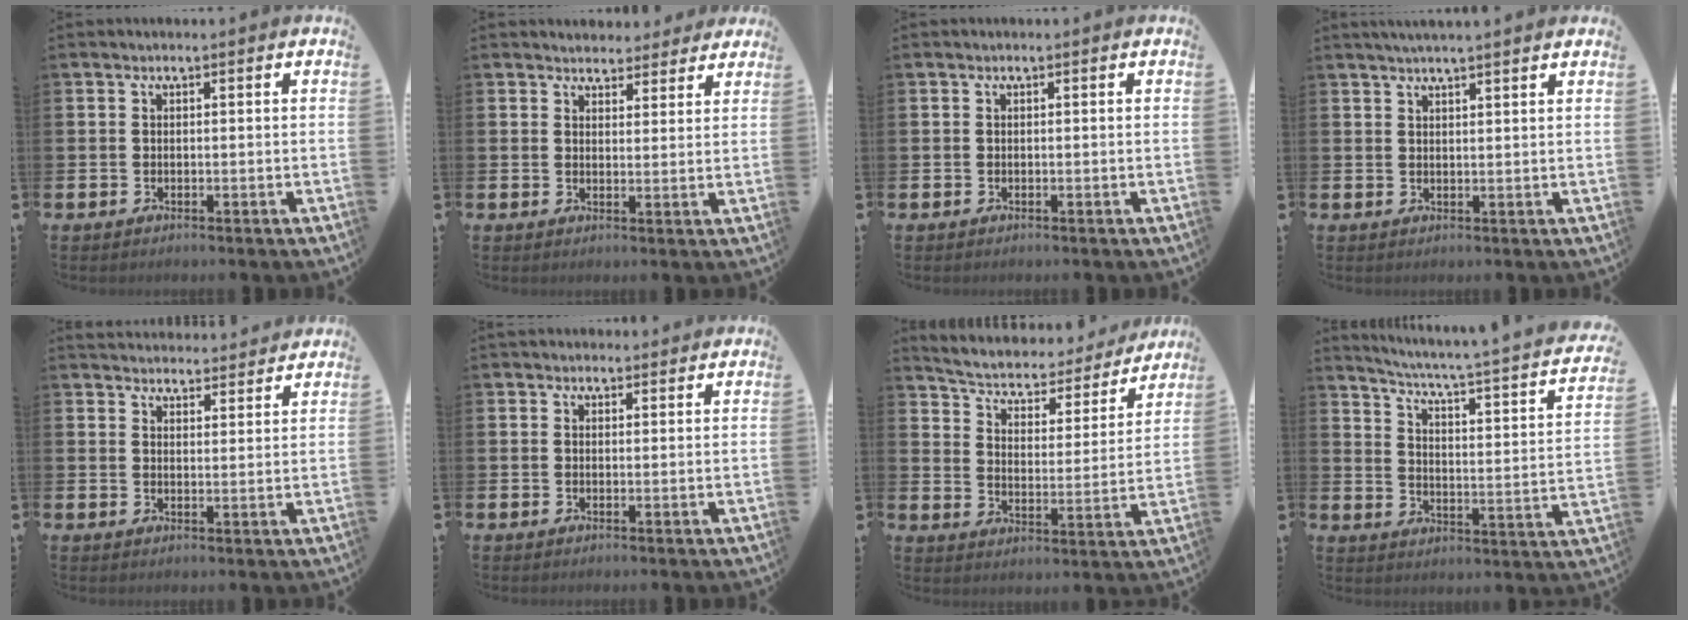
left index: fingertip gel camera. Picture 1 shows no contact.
{"total": 3.7, "force": [3.5, 1.2, -0.2], "torque": [0.002, -0.019, 0.062]}
{"total": 0.0}
{"total": 2.3, "force": [2.1, -0.2, 0.7], "torque": [-0.015, -0.005, 0.039]}
{"total": 3.9, "force": [3.9, 0.7, -0.1], "torque": [0.002, -0.026, 0.069]}
{"total": 1.8, "force": [1.6, 0.7, 0.0], "torque": [0.015, -0.005, 0.027]}
{"total": 4.9, "force": [4.4, 1.8, 1.3], "torque": [-0.057, -0.036, 0.067]}
{"total": 3.8, "force": [2.9, 0.0, 2.5], "torque": [-0.070, -0.037, 0.035]}